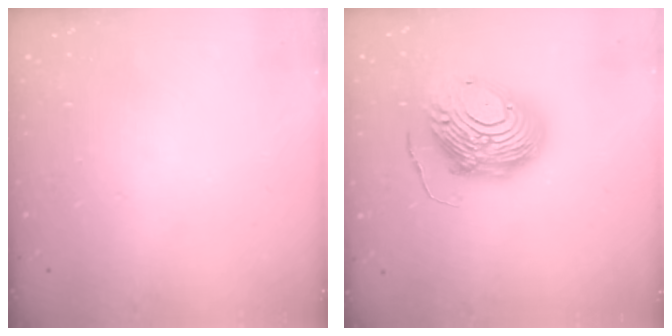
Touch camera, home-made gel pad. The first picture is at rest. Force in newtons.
{"total": 15.5, "press": 15.4, "slide": 1.7}